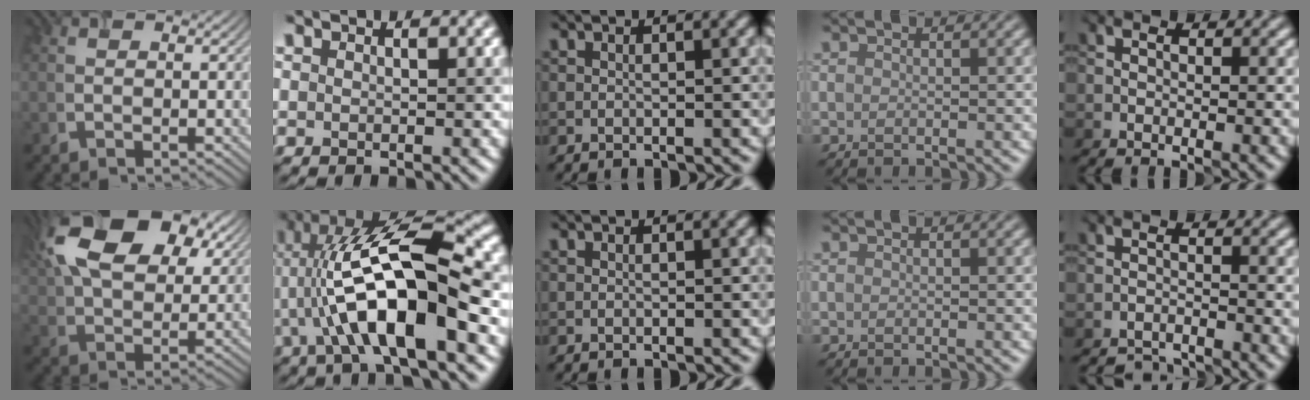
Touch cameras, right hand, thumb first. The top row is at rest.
{"thumb": {"total": 17.4, "force": [8.2, 10.0, 11.6], "torque": [-0.243, 0.026, 0.138]}, "index": {"total": 13.2, "force": [-1.8, 3.9, 12.4], "torque": [-0.217, 0.021, -0.037]}, "little": {"total": 3.0, "force": [-3.0, 0.3, 0.2], "torque": [-0.001, -0.004, -0.058]}}